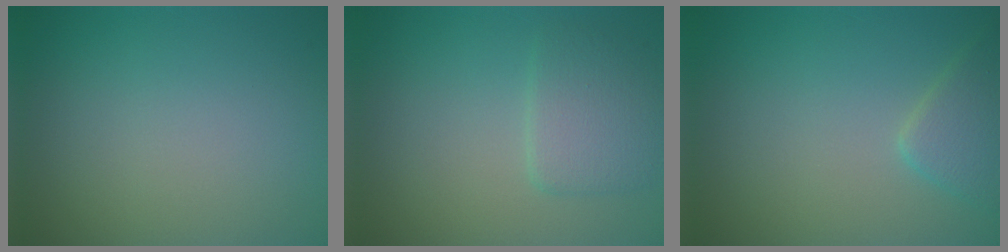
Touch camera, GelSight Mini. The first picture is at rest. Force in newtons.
{"total": 2.8, "press": 2.8, "slide": 0.3}
{"total": 2.7, "press": 2.7, "slide": 0.2}